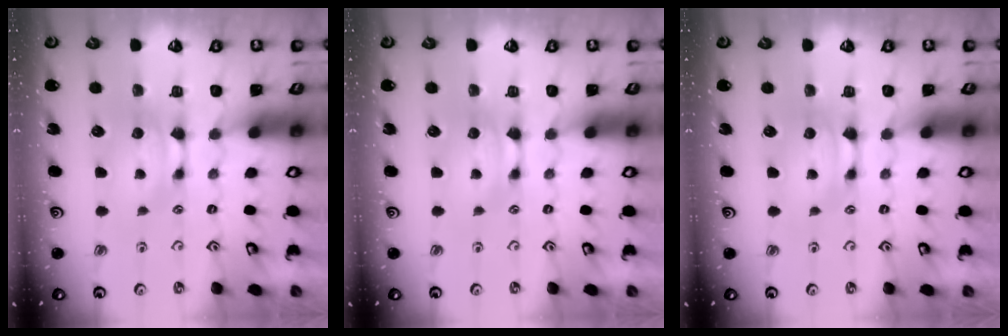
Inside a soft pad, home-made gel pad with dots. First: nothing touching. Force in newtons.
{"total": 0.0}
{"total": 0.0}